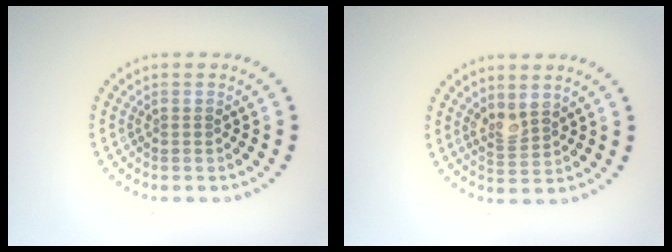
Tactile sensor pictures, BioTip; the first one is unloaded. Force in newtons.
{"total": 2.0, "press": 1.7, "slide": 1.1}